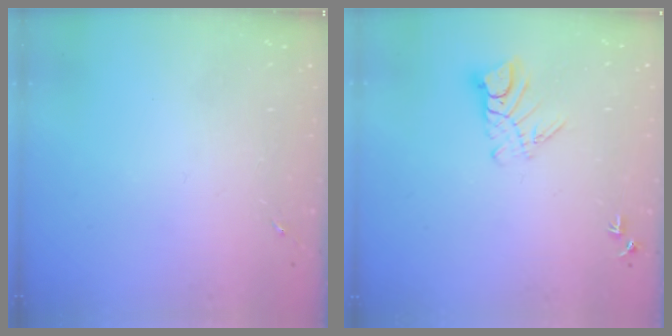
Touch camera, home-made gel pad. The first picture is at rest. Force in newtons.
{"total": 7.6, "press": 7.5, "slide": 0.7}